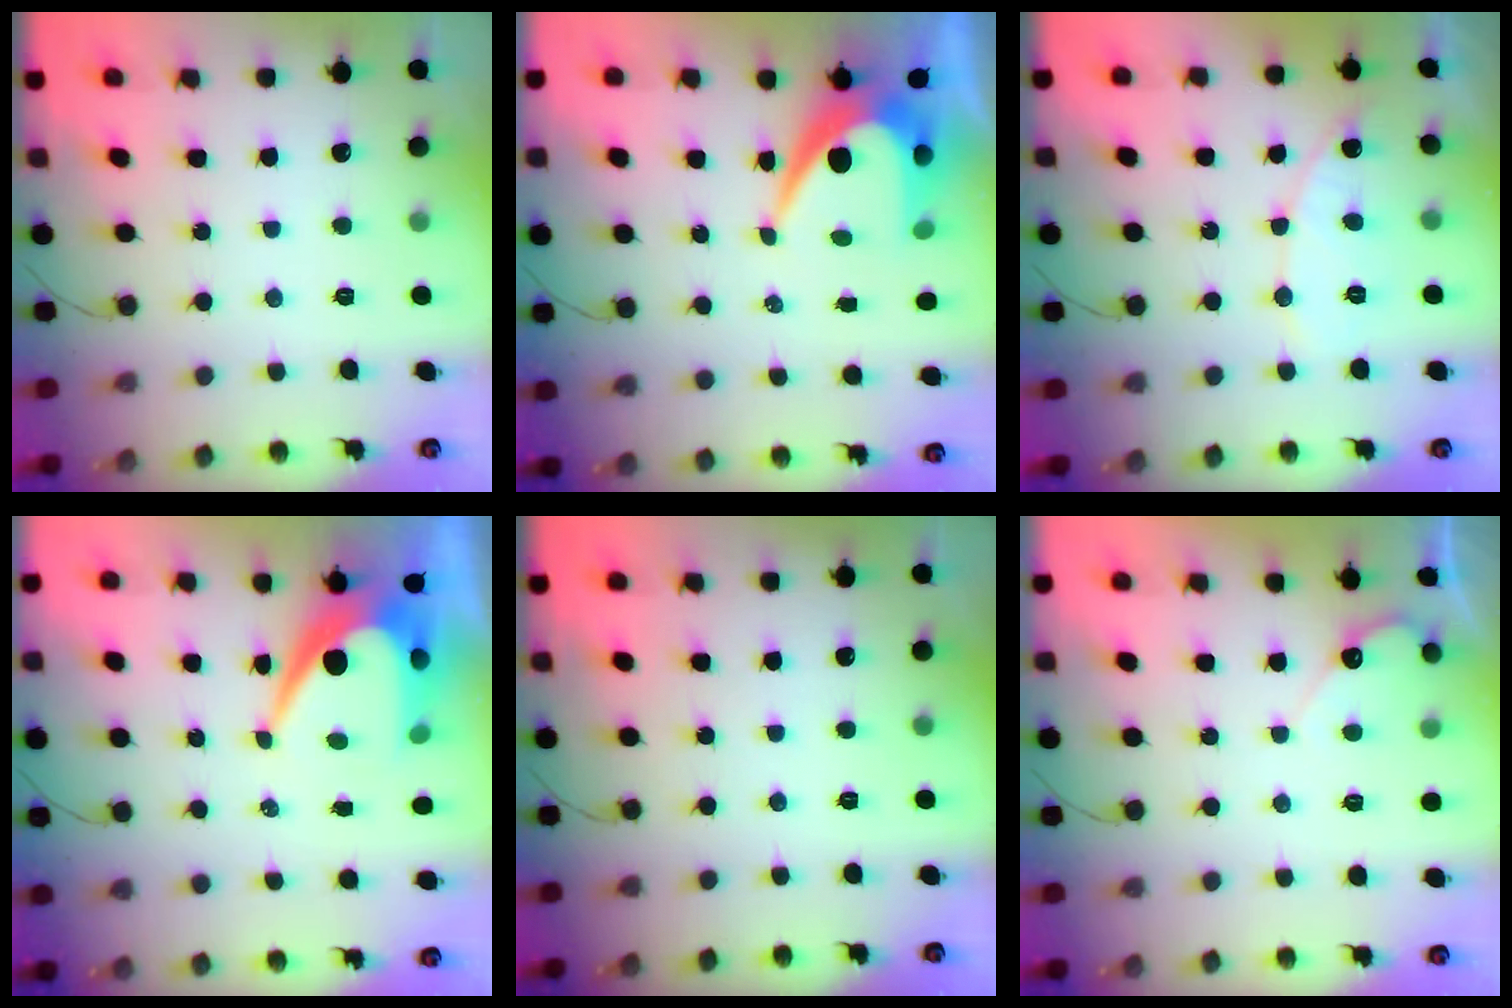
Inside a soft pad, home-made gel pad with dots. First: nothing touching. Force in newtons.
{"total": 9.9, "press": 9.9, "slide": 0.8}
{"total": 8.1, "press": 8.1, "slide": 0.5}
{"total": 11.2, "press": 11.1, "slide": 0.9}
{"total": 0.0}
{"total": 4.2, "press": 4.2, "slide": 0.2}